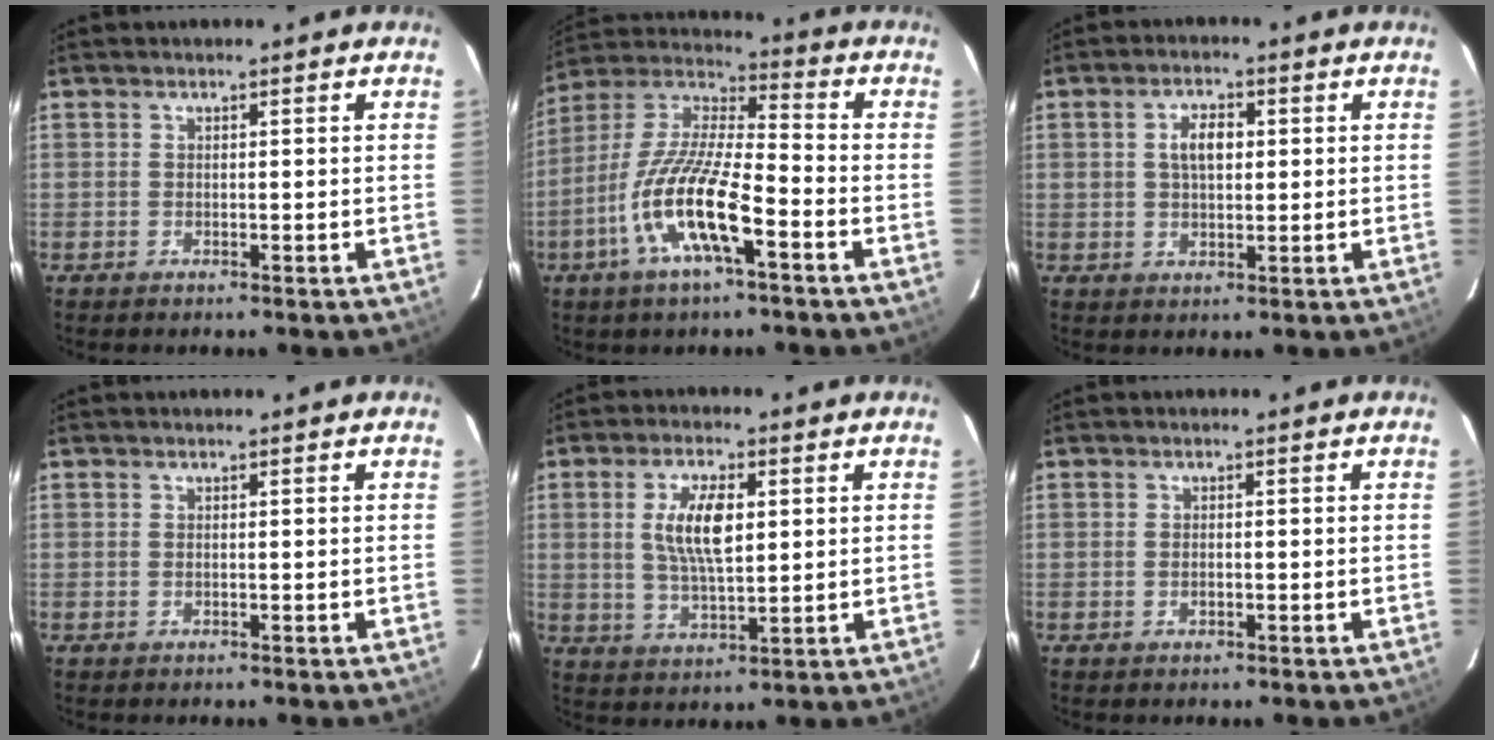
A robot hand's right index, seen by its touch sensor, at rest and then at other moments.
{"total": 15.7, "force": [-6.8, 3.4, 13.7], "torque": [-0.278, -0.012, -0.138]}
{"total": 4.7, "force": [0.9, 2.7, 3.8], "torque": [-0.068, 0.011, 0.019]}
{"total": 0.0}
{"total": 8.6, "force": [1.9, 3.4, 7.7], "torque": [-0.145, 0.004, 0.037]}
{"total": 0.9, "force": [-0.3, 0.6, 0.6], "torque": [-0.011, 0.001, -0.005]}